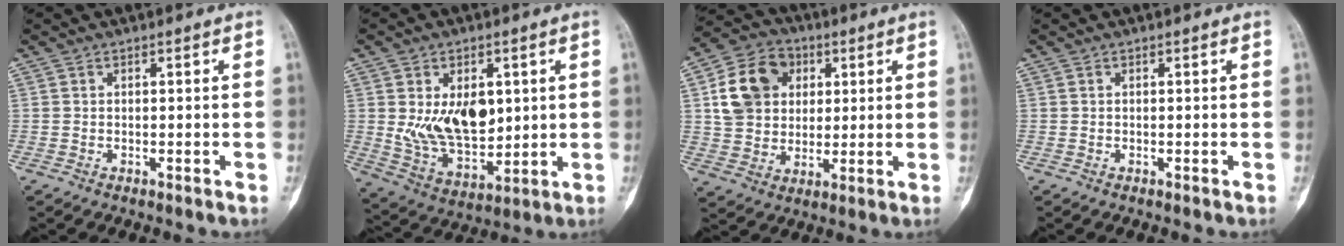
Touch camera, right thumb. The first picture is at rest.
{"total": 13.0, "force": [2.3, 8.1, 9.8], "torque": [-0.133, -0.022, 0.058]}
{"total": 13.4, "force": [3.5, 10.9, 6.9], "torque": [-0.102, 0.003, 0.061]}
{"total": 0.0}